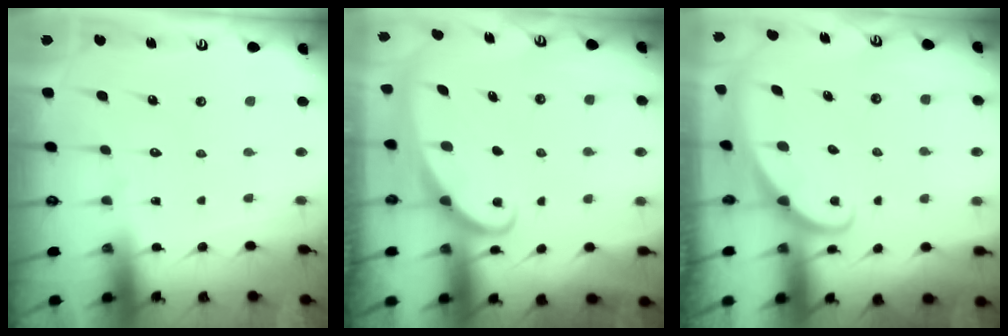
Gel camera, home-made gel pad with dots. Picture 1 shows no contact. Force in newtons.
{"total": 2.2, "press": 2.2, "slide": 0.3}
{"total": 1.6, "press": 1.6, "slide": 0.0}